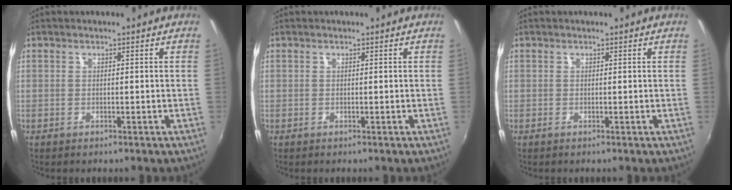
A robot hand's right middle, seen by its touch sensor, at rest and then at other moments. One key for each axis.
{"total": 0.0}
{"total": 0.0}